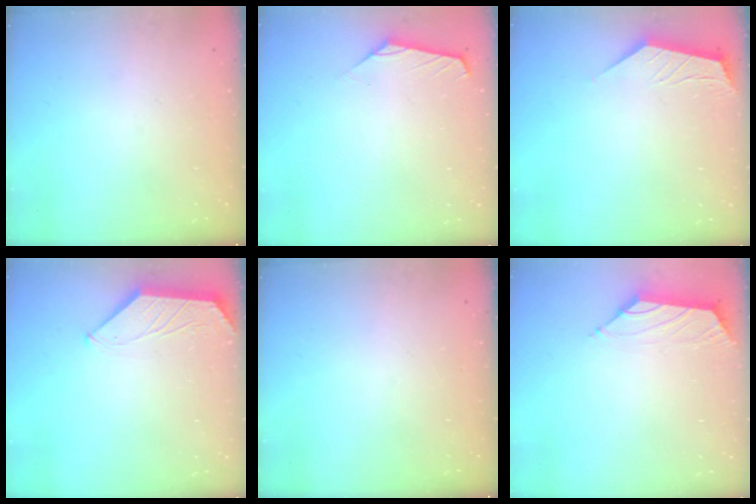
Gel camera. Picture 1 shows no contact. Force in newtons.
{"total": 0.0}
{"total": 2.0, "press": 2.0, "slide": 0.4}
{"total": 1.1, "press": 1.1, "slide": 0.3}
{"total": 0.0}
{"total": 1.7, "press": 1.6, "slide": 0.6}